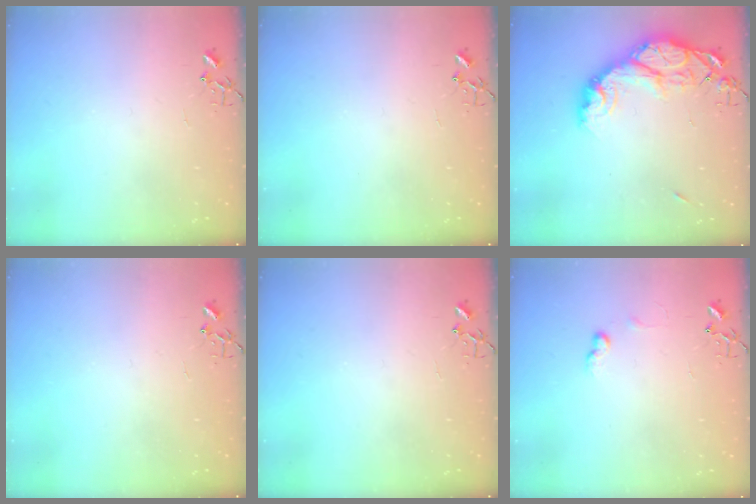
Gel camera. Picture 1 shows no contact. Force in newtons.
{"total": 0.0}
{"total": 15.3, "press": 15.2, "slide": 1.3}
{"total": 0.0}
{"total": 0.0}
{"total": 6.7, "press": 6.6, "slide": 0.9}